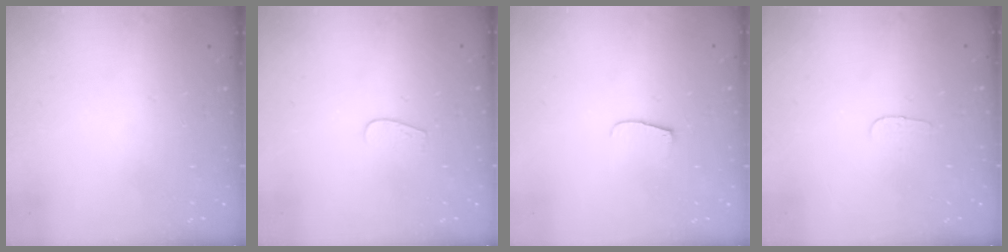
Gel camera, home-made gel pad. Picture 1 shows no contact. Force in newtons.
{"total": 3.1, "press": 3.1, "slide": 0.2}
{"total": 6.3, "press": 6.2, "slide": 0.8}
{"total": 2.9, "press": 2.8, "slide": 0.3}